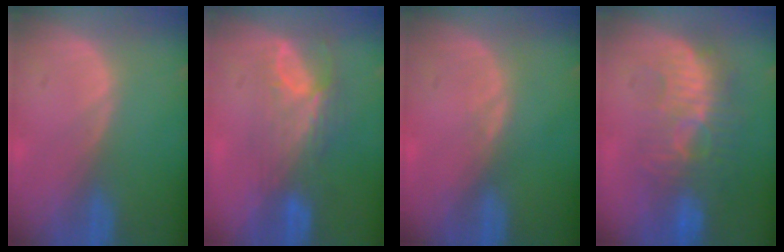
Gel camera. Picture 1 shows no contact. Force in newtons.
{"total": 7.8, "press": 6.8, "slide": 3.9}
{"total": 0.5, "press": 0.5, "slide": 0.1}
{"total": 9.3, "press": 8.9, "slide": 2.8}